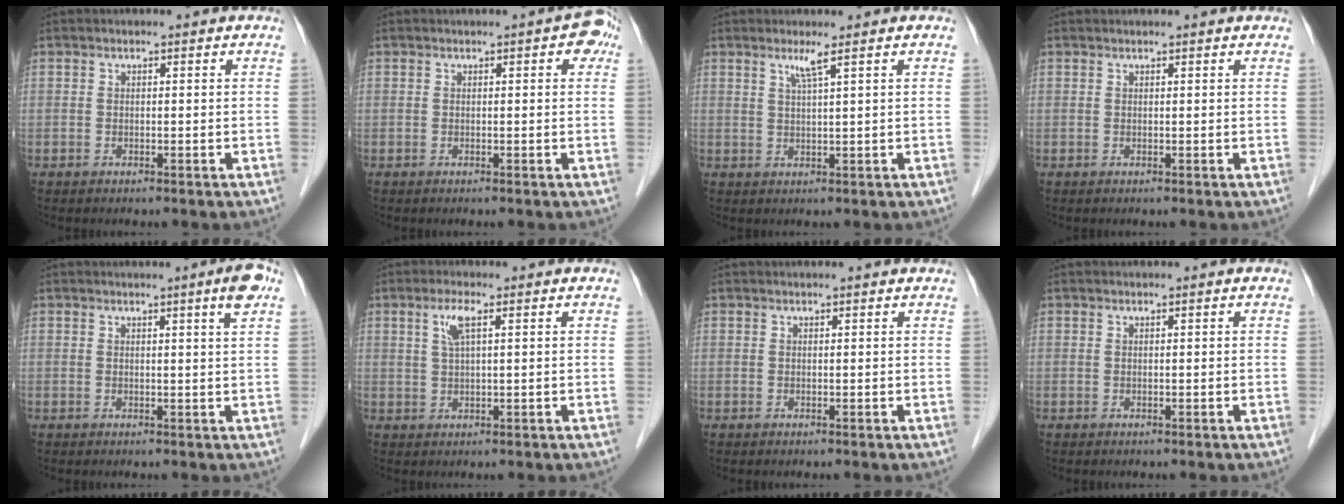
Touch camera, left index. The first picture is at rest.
{"total": 3.0, "force": [1.3, 1.2, 2.4], "torque": [-0.020, 0.008, 0.008]}
{"total": 2.2, "force": [1.4, -0.6, 1.6], "torque": [-0.035, -0.006, 0.031]}
{"total": 2.3, "force": [2.3, 0.2, 0.4], "torque": [-0.009, 0.019, 0.026]}
{"total": 3.1, "force": [1.8, -0.5, 2.5], "torque": [-0.037, -0.008, 0.021]}
{"total": 3.2, "force": [1.5, 0.4, 2.8], "torque": [-0.064, 0.004, 0.030]}
{"total": 2.0, "force": [2.0, 0.2, 0.3], "torque": [-0.009, 0.017, 0.022]}
{"total": 0.0}